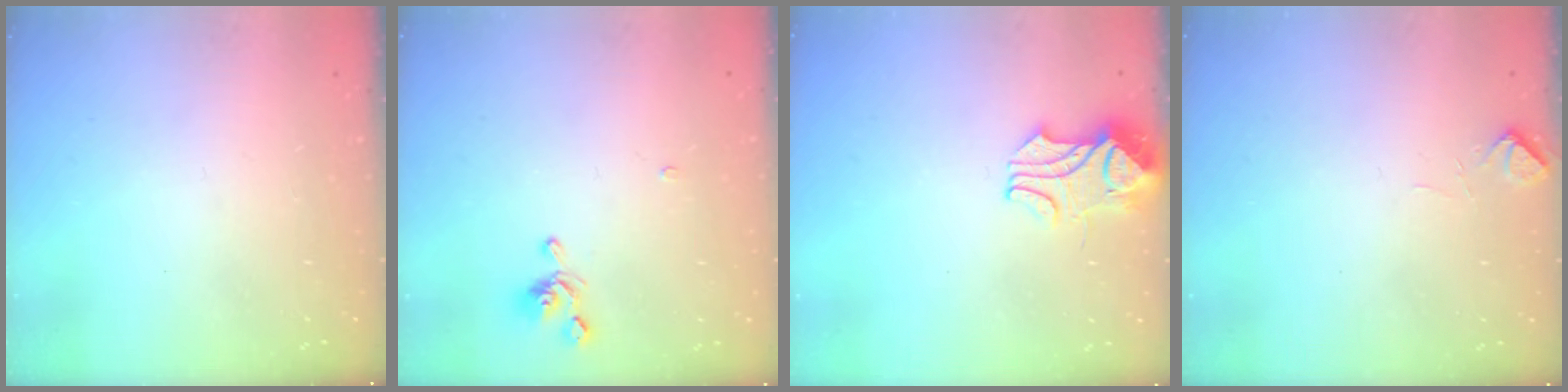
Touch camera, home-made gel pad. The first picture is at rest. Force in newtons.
{"total": 2.4, "press": 2.3, "slide": 0.7}
{"total": 2.4, "press": 2.3, "slide": 0.8}
{"total": 2.7, "press": 2.6, "slide": 0.6}